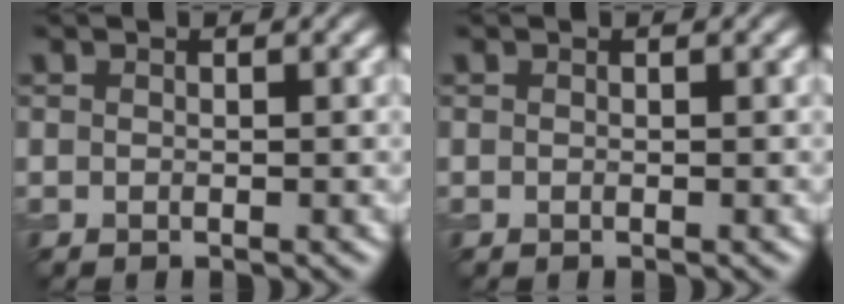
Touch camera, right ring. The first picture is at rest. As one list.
[{"total": 0.0}]